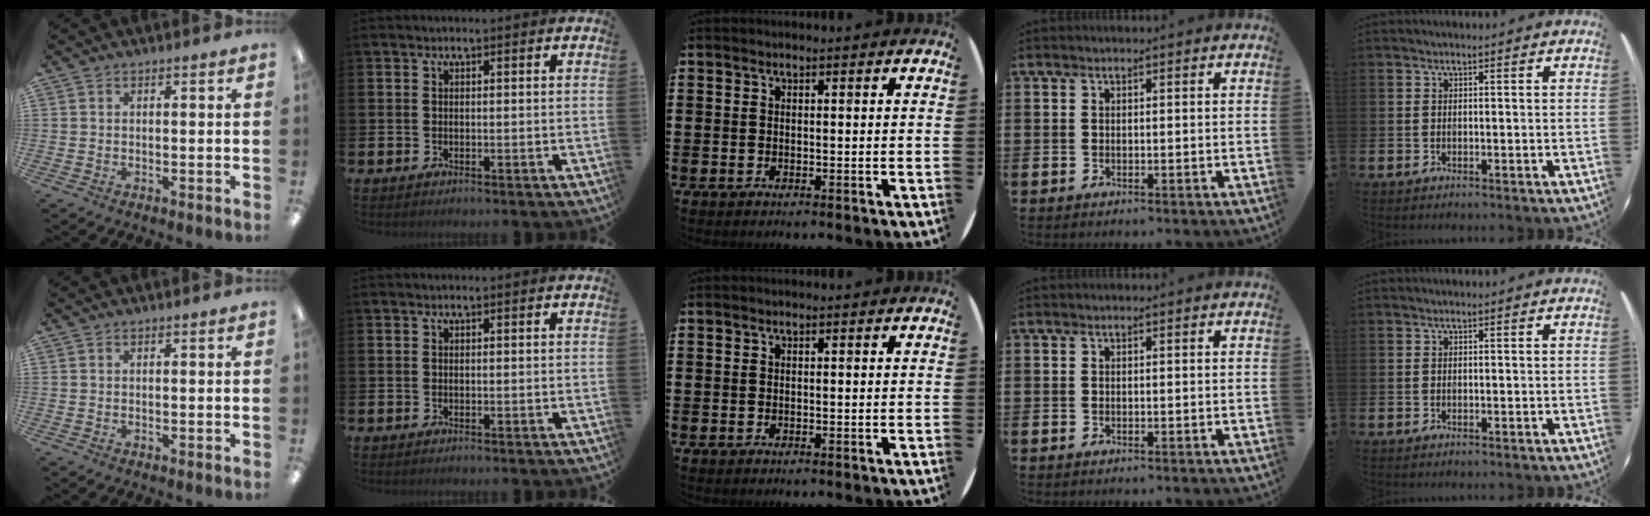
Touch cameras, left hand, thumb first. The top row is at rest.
{}